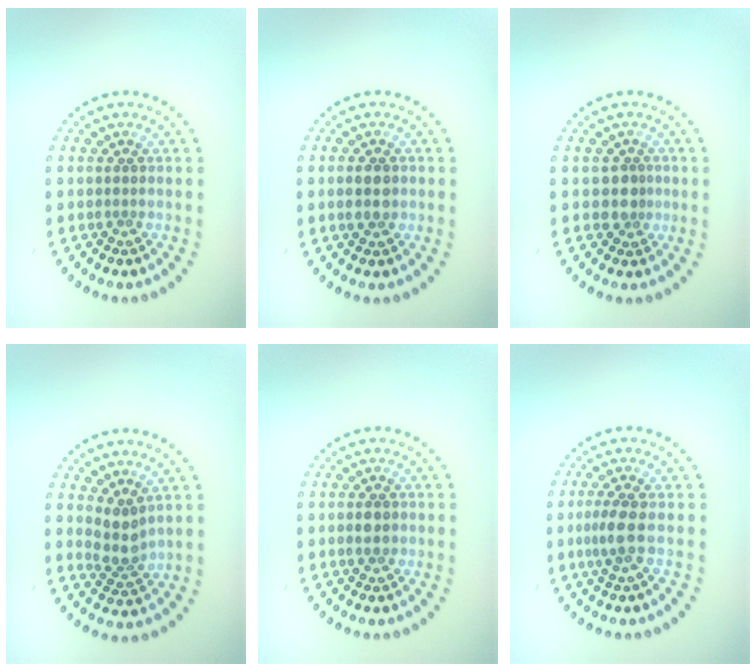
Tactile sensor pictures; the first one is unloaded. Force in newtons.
{"total": 2.4, "press": 2.4, "slide": 0.0}
{"total": 1.8, "press": 1.5, "slide": 1.0}
{"total": 2.5, "press": 1.9, "slide": 1.5}
{"total": 1.7, "press": 1.7, "slide": 0.1}
{"total": 2.1, "press": 1.7, "slide": 1.2}